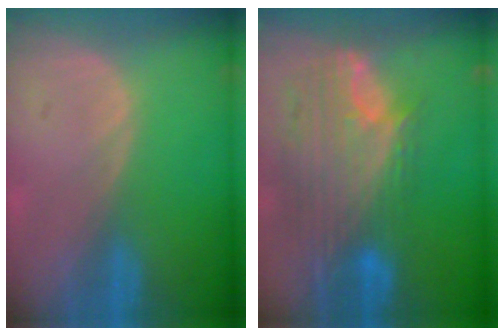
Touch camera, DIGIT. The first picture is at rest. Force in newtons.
{"total": 12.0, "press": 10.1, "slide": 6.4}